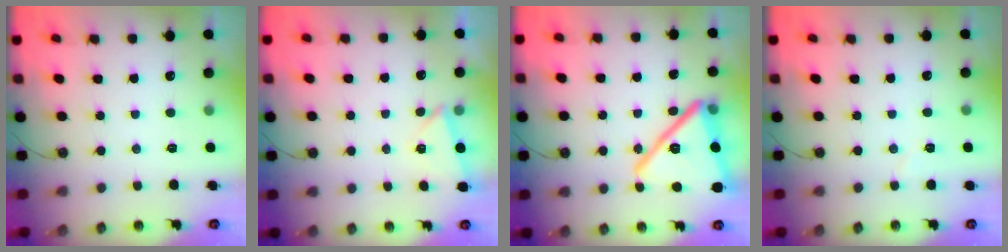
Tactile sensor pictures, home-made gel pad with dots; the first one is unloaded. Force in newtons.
{"total": 2.7, "press": 2.5, "slide": 1.1}
{"total": 24.0, "press": 23.9, "slide": 2.2}
{"total": 4.1, "press": 3.6, "slide": 2.0}